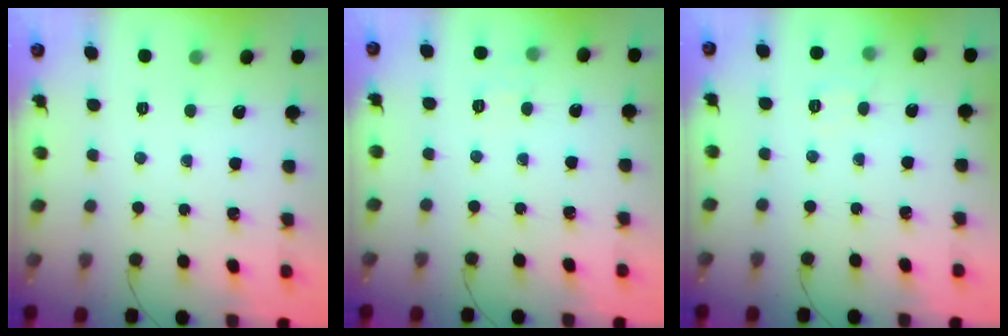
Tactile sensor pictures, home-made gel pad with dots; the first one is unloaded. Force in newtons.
{"total": 5.0, "press": 4.7, "slide": 1.4}
{"total": 5.9, "press": 5.7, "slide": 1.2}